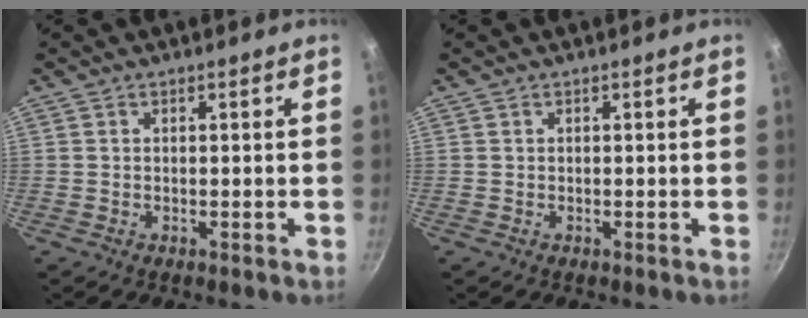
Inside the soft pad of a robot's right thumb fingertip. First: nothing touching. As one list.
[{"total": 0.0}]